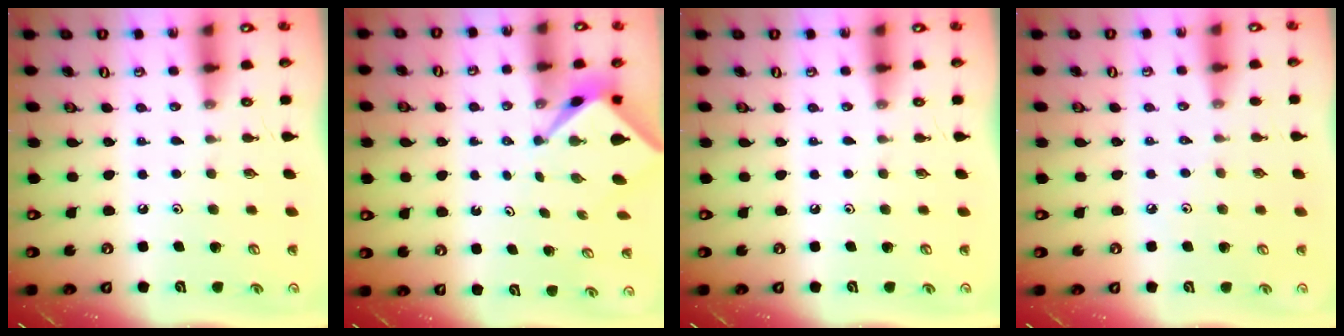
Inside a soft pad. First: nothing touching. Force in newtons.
{"total": 2.1, "press": 2.1, "slide": 0.3}
{"total": 0.0}
{"total": 2.8, "press": 2.7, "slide": 0.6}